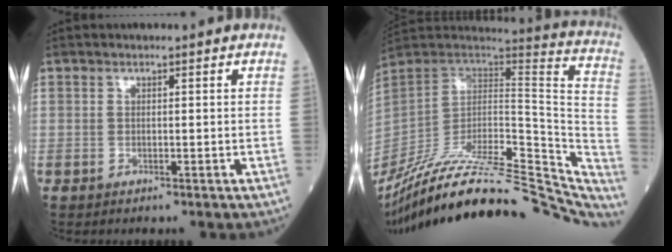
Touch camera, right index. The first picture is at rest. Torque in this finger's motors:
{"motor_torque": [-0.86, -1.28, 0.43, 0.21]}